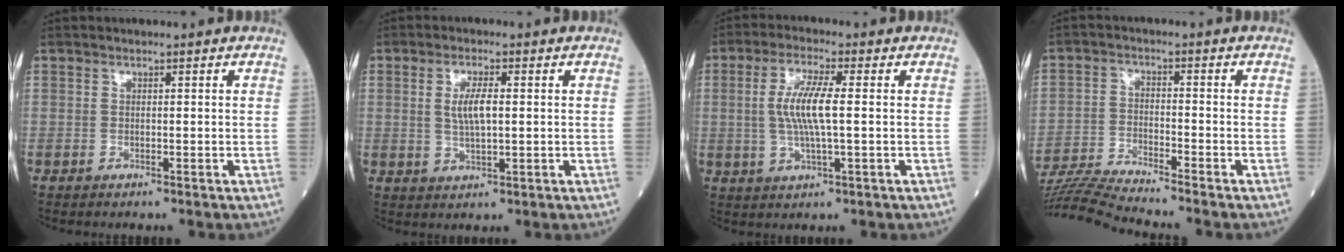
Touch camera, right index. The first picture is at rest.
{"total": 4.6, "force": [0.6, 1.1, 4.4], "torque": [-0.085, 0.003, 0.013]}
{"total": 7.3, "force": [0.5, 0.9, 7.2], "torque": [-0.149, 0.000, 0.007]}
{"total": 7.9, "force": [-7.6, -2.0, 1.2], "torque": [-0.024, -0.015, -0.145]}